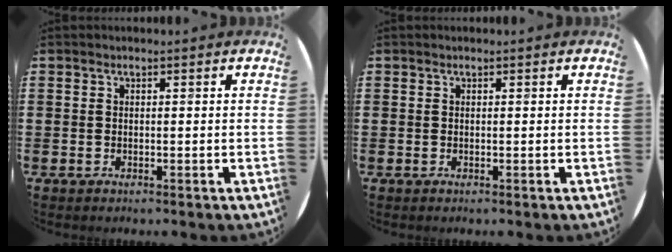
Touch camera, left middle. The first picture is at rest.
{"total": 0.0}